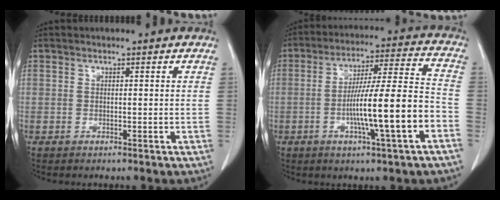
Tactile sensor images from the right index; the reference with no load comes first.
{"total": 14.5, "force": [-4.5, 0.4, 13.8], "torque": [-0.234, 0.008, -0.073]}